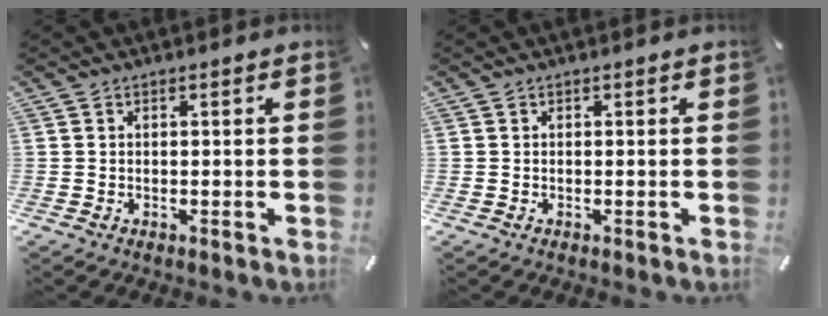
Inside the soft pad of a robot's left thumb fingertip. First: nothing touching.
{"total": 0.0}